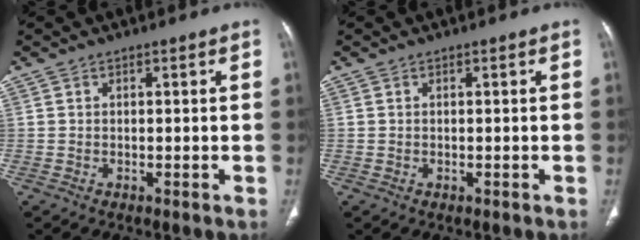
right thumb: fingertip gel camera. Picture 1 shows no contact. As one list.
[{"total": 0.0}]